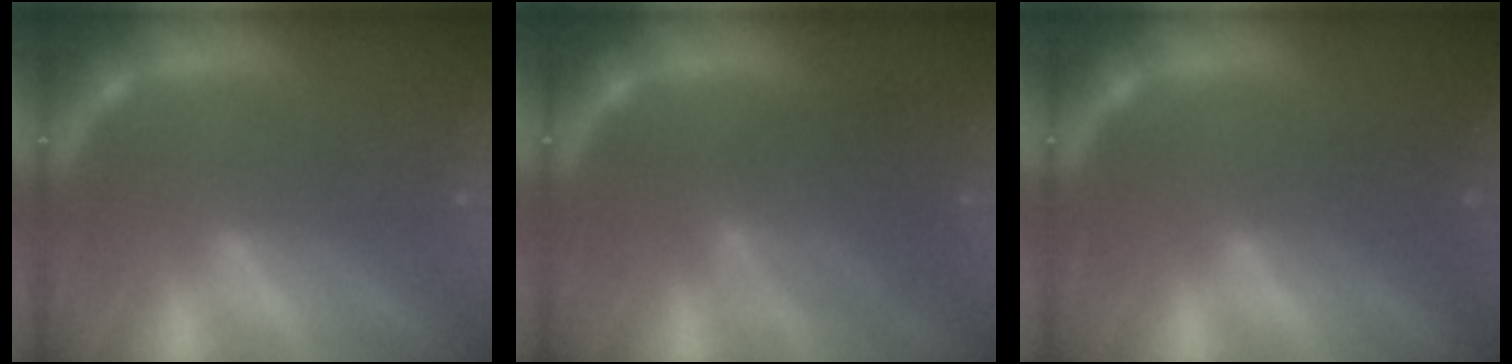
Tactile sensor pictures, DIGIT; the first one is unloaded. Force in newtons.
{"total": 4.6}
{"total": 1.9}